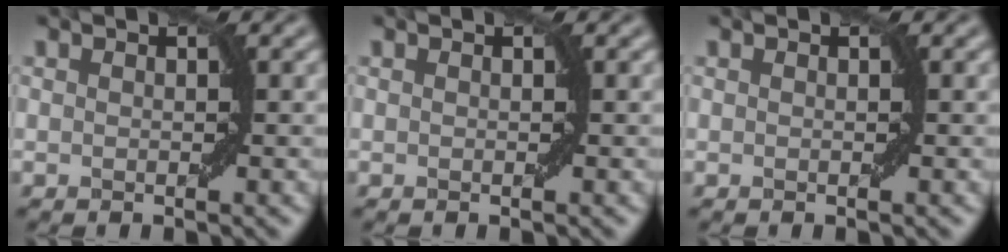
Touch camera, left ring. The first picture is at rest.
{"total": 0.0}
{"total": 0.0}